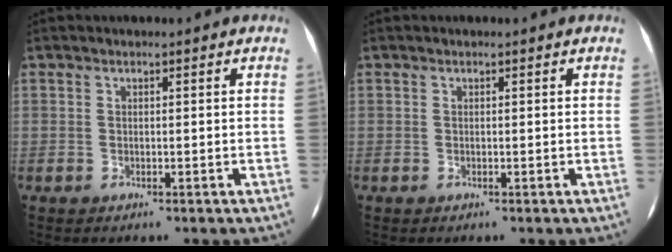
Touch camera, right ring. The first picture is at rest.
{"total": 0.0}